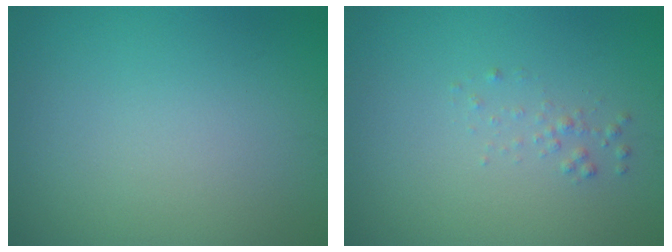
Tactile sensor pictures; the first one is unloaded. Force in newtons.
{"total": 0.8, "press": 0.8, "slide": 0.1}